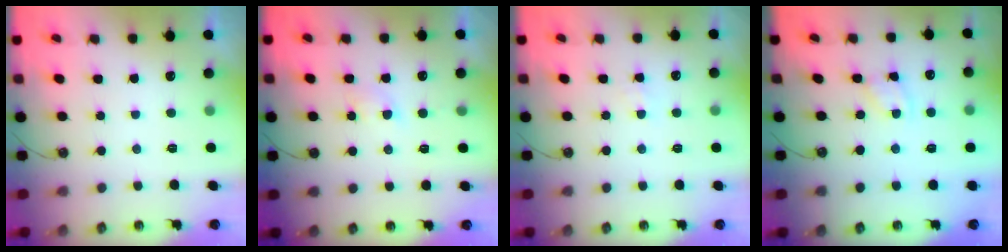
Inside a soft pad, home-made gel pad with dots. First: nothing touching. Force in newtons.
{"total": 2.9, "press": 2.9, "slide": 0.5}
{"total": 4.0, "press": 3.9, "slide": 0.6}
{"total": 1.7, "press": 1.7, "slide": 0.3}